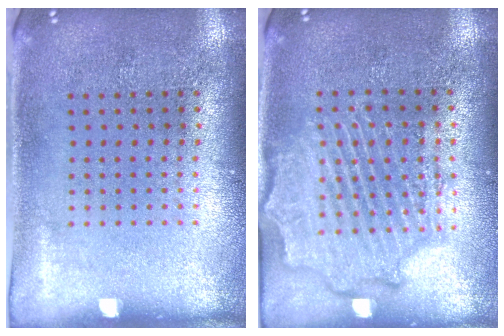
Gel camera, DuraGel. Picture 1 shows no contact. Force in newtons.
{"total": 2.1, "press": 2.1, "slide": 0.5}